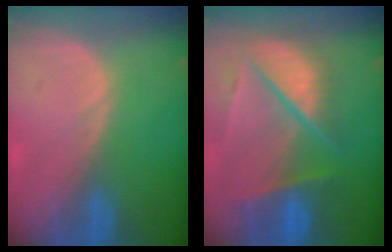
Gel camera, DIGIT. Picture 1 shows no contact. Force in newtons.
{"total": 10.1, "press": 8.6, "slide": 5.3}